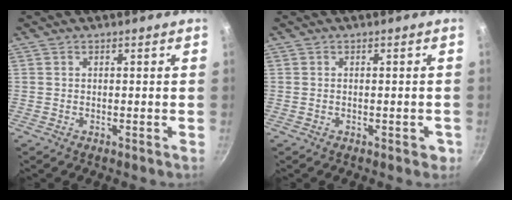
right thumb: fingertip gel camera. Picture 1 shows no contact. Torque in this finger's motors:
{"motor_torque": [0.31, 0.32, -0.29, 0.14, 0.05]}